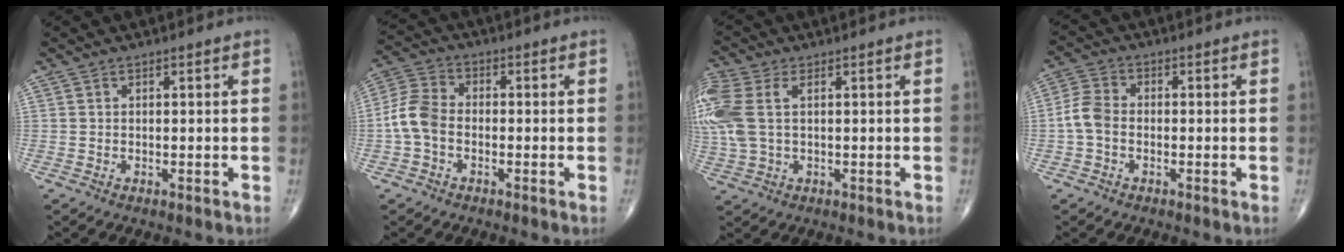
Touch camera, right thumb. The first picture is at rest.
{"total": 6.9, "force": [-1.5, 4.8, 4.7], "torque": [-0.094, 0.021, -0.044]}
{"total": 11.5, "force": [2.3, 6.9, 8.9], "torque": [-0.259, 0.021, 0.049]}
{"total": 4.9, "force": [-1.0, 3.5, 3.3], "torque": [-0.067, 0.013, -0.031]}